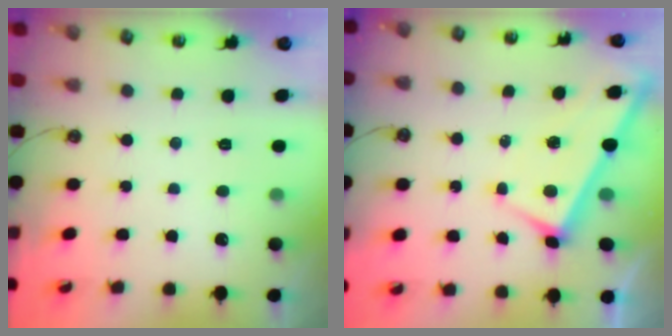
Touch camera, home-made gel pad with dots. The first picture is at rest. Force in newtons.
{"total": 2.5, "press": 2.5, "slide": 0.3}